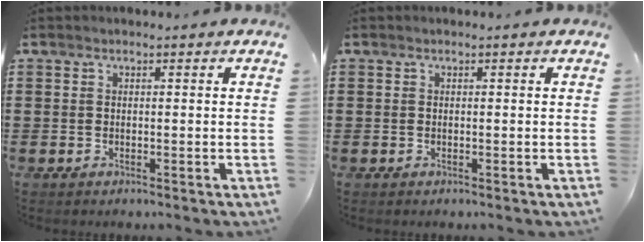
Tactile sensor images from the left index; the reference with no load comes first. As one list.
[{"total": 0.0}]